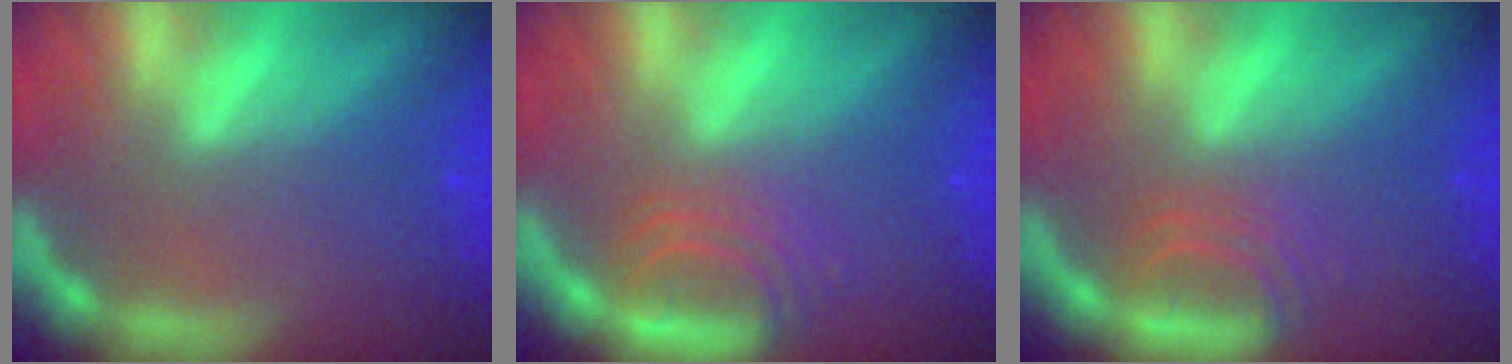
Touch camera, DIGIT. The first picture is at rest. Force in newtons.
{"total": 4.0}
{"total": 2.9}